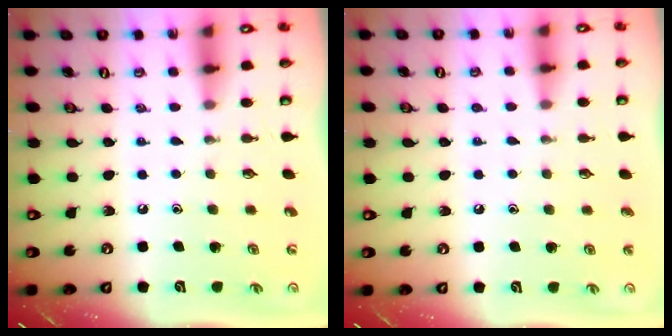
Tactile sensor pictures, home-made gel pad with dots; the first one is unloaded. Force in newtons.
{"total": 2.7, "press": 2.6, "slide": 0.7}